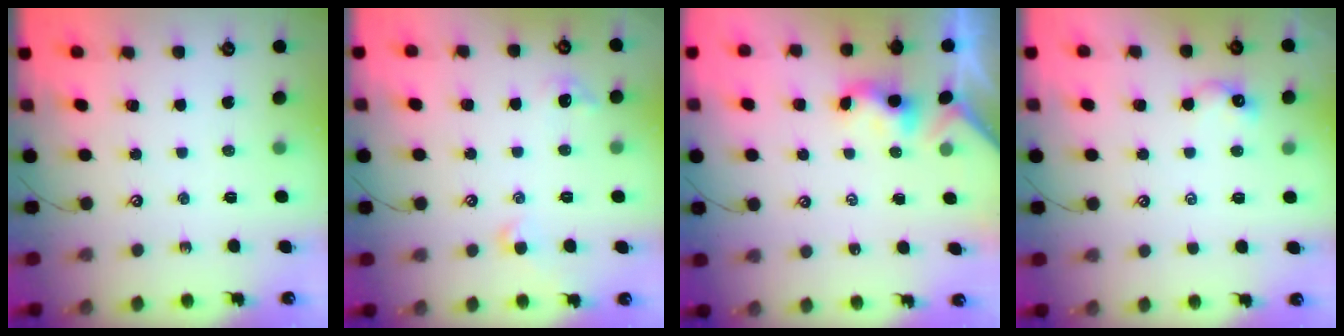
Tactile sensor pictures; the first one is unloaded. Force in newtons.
{"total": 2.6, "press": 2.5, "slide": 0.6}
{"total": 0.9, "press": 0.8, "slide": 0.4}
{"total": 2.9, "press": 2.8, "slide": 0.7}